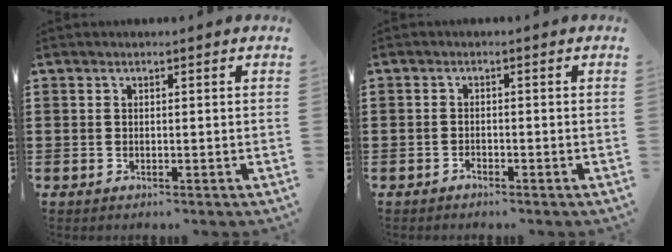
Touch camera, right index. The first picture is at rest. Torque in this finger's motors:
{"motor_torque": [1.16, 0.98, -0.08, -0.03]}